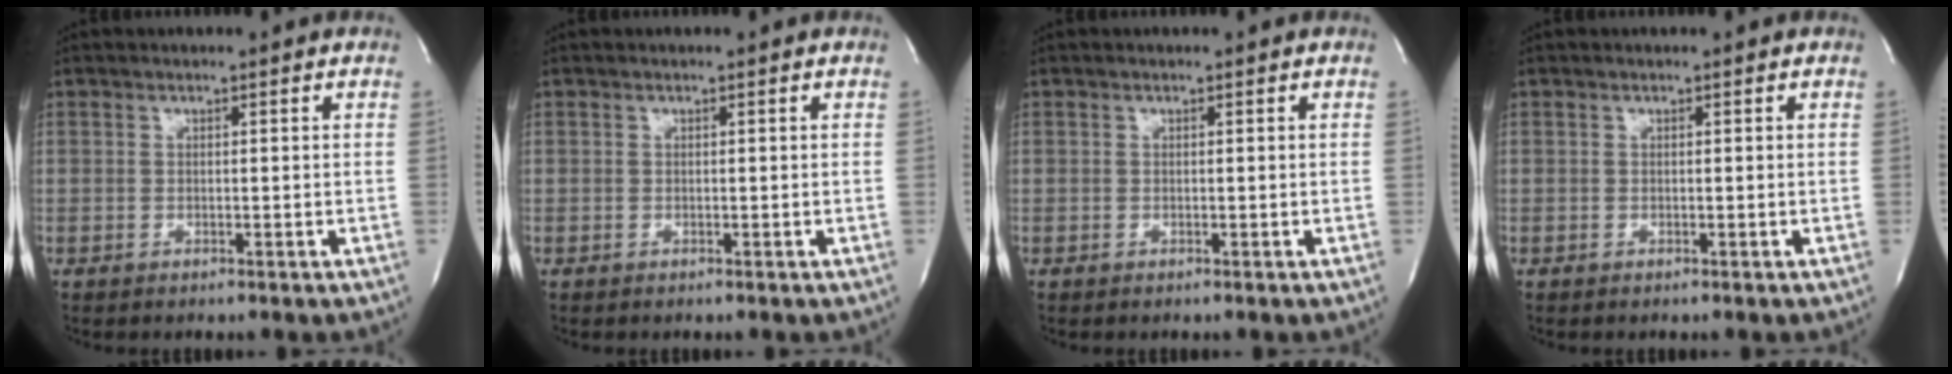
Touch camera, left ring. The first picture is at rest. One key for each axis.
{"total": 0.0}
{"total": 0.0}
{"total": 0.0}